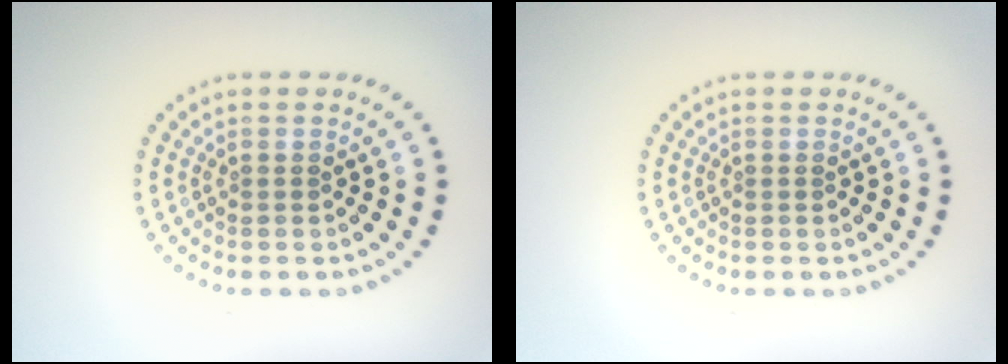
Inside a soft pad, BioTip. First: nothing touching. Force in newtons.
{"total": 0.0}